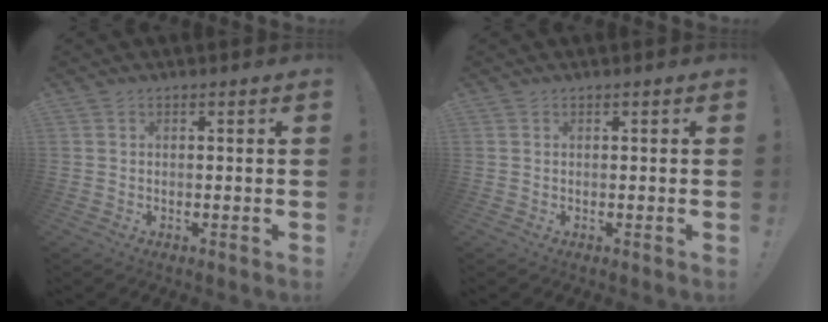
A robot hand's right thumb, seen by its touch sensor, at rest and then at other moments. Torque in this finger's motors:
{"motor_torque": [0.00, 0.00, -0.01, 0.01, 0.00]}